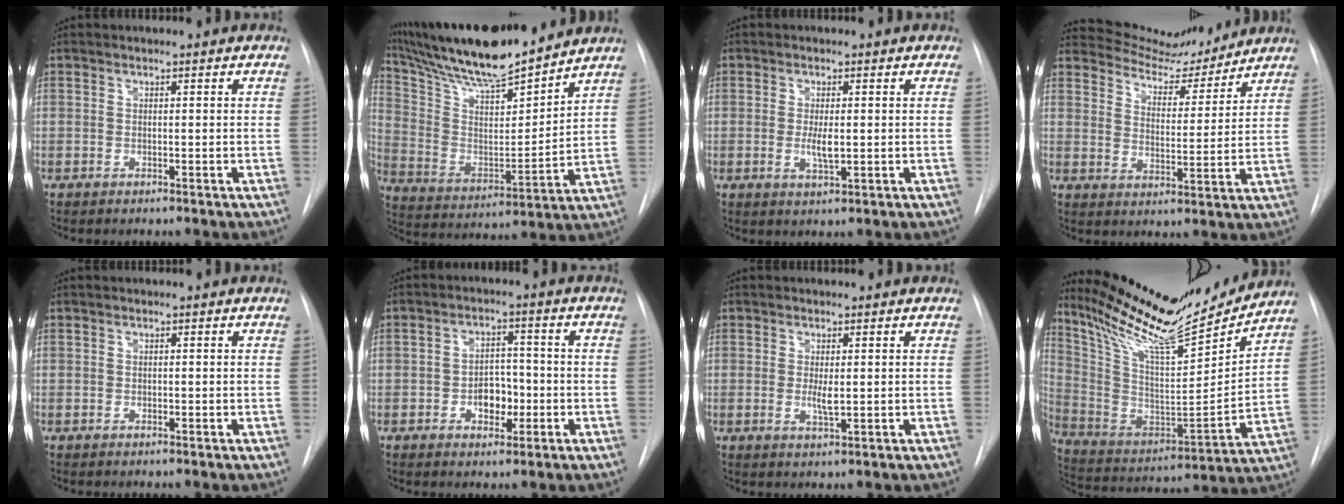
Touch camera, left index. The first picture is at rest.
{"total": 20.2, "force": [17.8, 2.0, 9.2], "torque": [-0.174, -0.001, 0.308]}
{"total": 2.7, "force": [0.0, 0.7, 2.6], "torque": [-0.049, -0.009, 0.001]}
{"total": 10.7, "force": [10.5, 1.9, 1.0], "torque": [-0.019, -0.008, 0.164]}
{"total": 0.0}
{"total": 4.9, "force": [-1.5, 3.1, 3.4], "torque": [-0.048, 0.007, -0.021]}
{"total": 2.1, "force": [0.2, 0.5, 2.0], "torque": [-0.041, -0.008, 0.007]}
{"total": 23.3, "force": [20.9, 2.5, 10.0], "torque": [-0.192, -0.040, 0.340]}